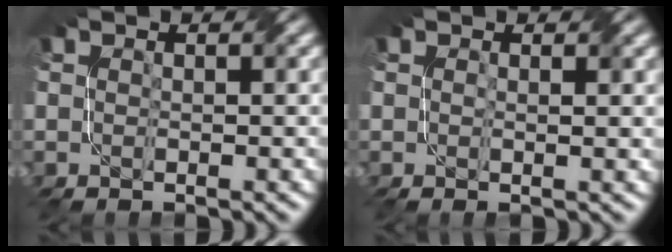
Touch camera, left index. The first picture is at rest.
{"total": 1.0, "force": [0.3, 0.1, 0.9], "torque": [-0.015, -0.003, 0.005]}